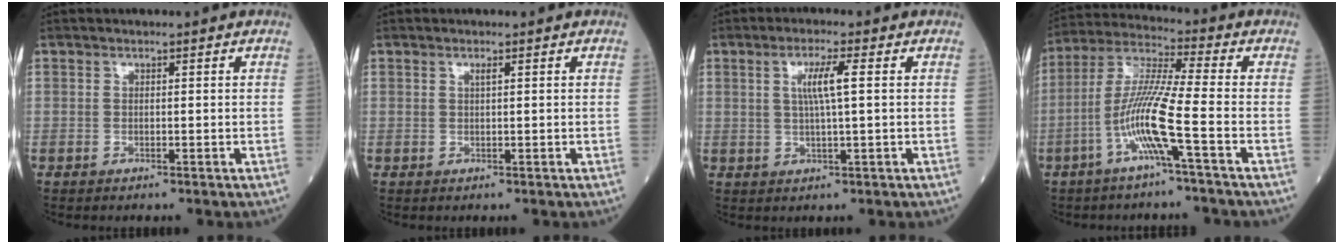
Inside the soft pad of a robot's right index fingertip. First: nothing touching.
{"total": 0.8, "force": [0.5, 0.0, 0.7], "torque": [-0.012, -0.001, 0.008]}
{"total": 4.8, "force": [1.1, -0.1, 4.7], "torque": [-0.086, 0.001, 0.022]}
{"total": 10.5, "force": [-3.8, -0.9, 9.7], "torque": [-0.199, 0.002, -0.080]}